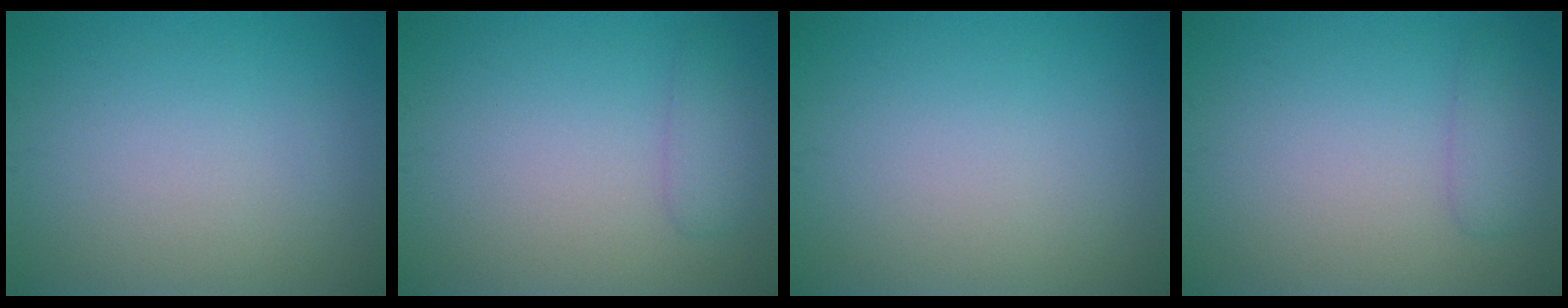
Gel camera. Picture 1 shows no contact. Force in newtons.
{"total": 1.5, "press": 1.5, "slide": 0.2}
{"total": 0.0}
{"total": 1.5, "press": 1.5, "slide": 0.2}